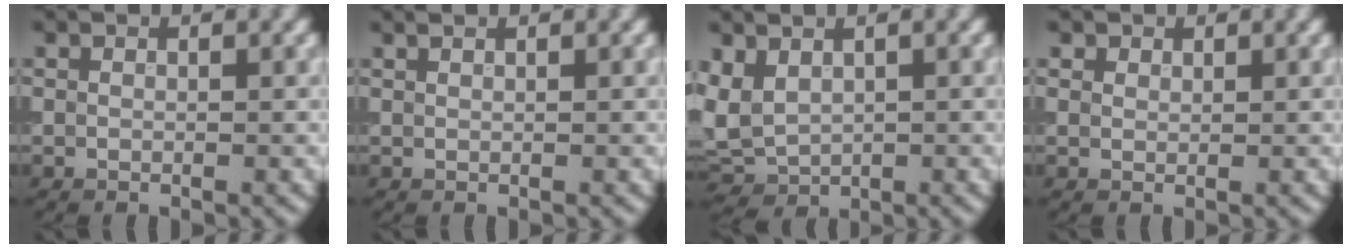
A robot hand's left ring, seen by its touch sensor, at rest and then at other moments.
{"total": 0.5, "force": [0.4, 0.1, 0.3], "torque": [-0.008, -0.001, 0.007]}
{"total": 3.0, "force": [0.6, 2.2, 1.9], "torque": [-0.048, 0.003, 0.012]}
{"total": 1.3, "force": [0.9, 0.9, 0.3], "torque": [-0.010, -0.011, 0.021]}